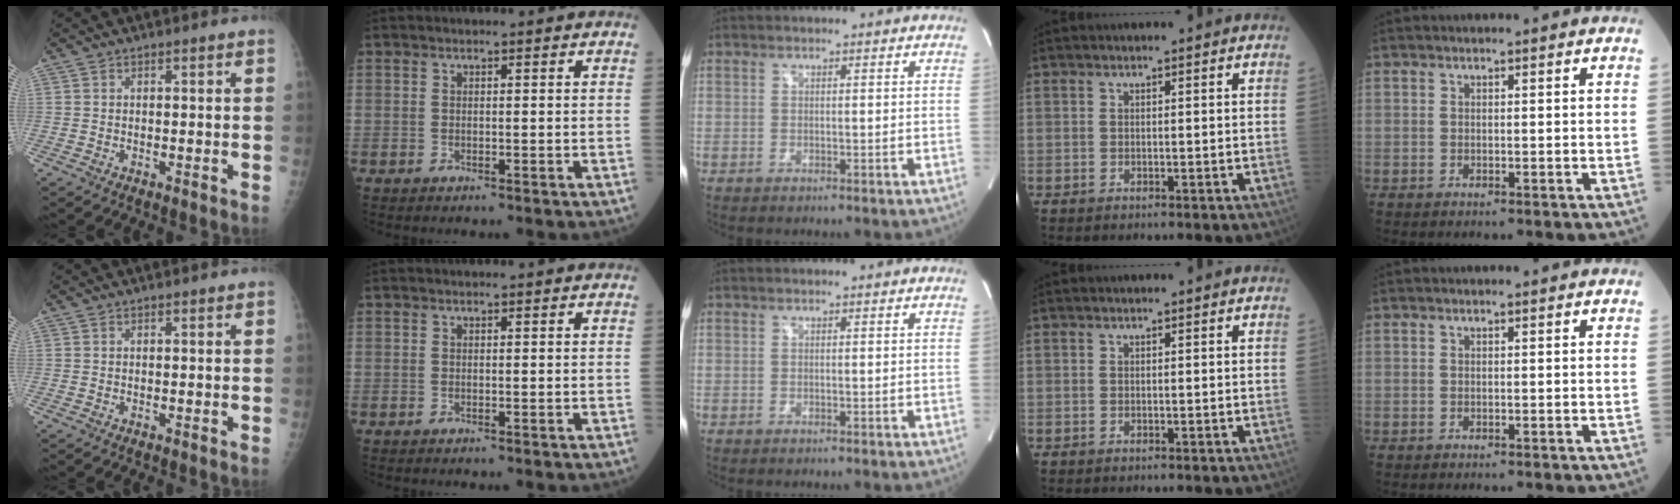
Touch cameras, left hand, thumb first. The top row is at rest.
{}